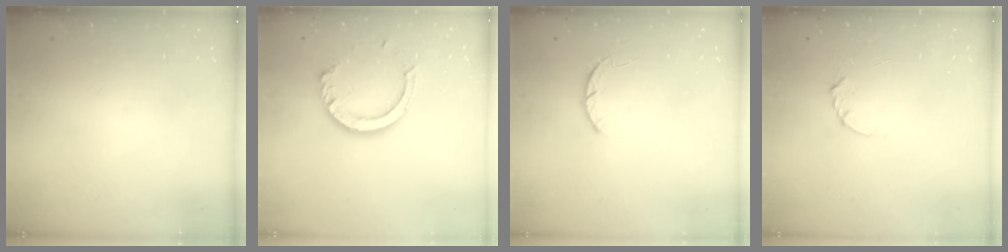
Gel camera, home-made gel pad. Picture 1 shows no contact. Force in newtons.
{"total": 11.2, "press": 11.2, "slide": 1.0}
{"total": 2.5, "press": 2.5, "slide": 0.5}
{"total": 2.9, "press": 2.9, "slide": 0.3}